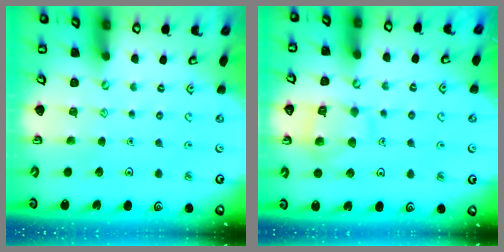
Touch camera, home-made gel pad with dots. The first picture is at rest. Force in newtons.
{"total": 11.6, "press": 11.5, "slide": 1.3}